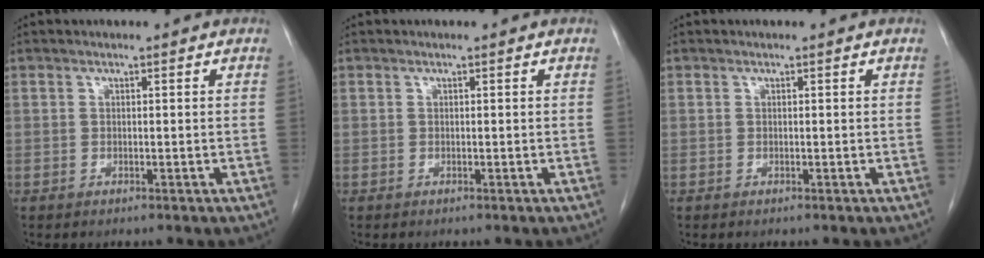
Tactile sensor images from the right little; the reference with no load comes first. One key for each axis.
{"total": 0.0}
{"total": 0.0}